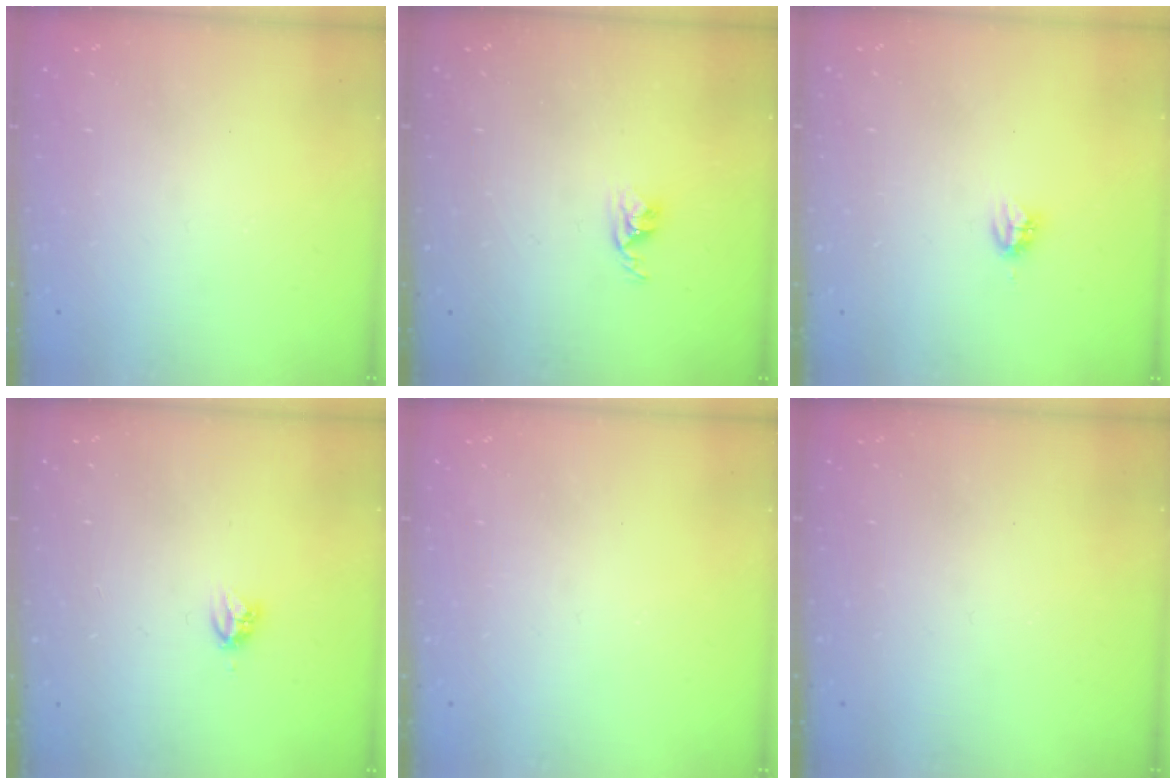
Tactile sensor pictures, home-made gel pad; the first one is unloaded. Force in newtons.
{"total": 2.9, "press": 2.9, "slide": 0.4}
{"total": 3.9, "press": 3.9, "slide": 0.5}
{"total": 3.9, "press": 3.9, "slide": 0.4}
{"total": 0.0}
{"total": 0.0}